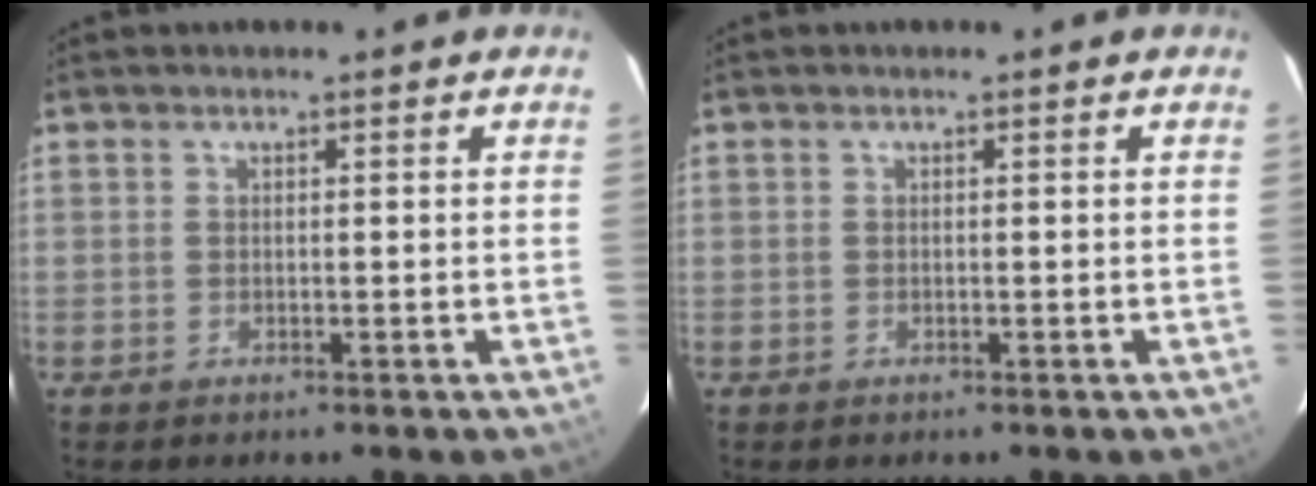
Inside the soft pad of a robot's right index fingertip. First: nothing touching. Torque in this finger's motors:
{"motor_torque": [0.00, 0.00, 0.00, 0.00]}